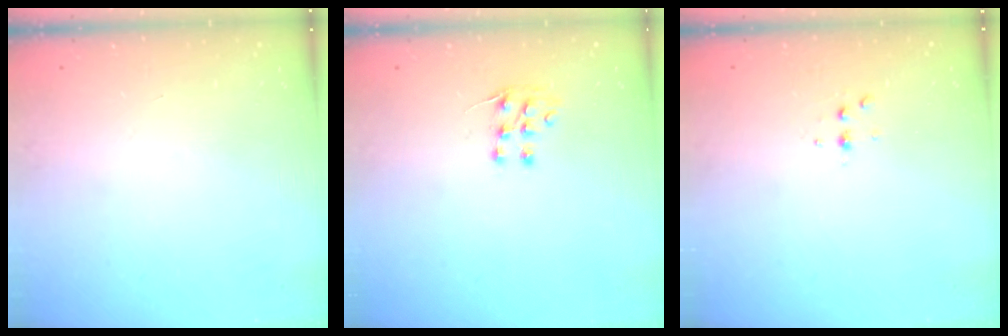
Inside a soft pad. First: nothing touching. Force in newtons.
{"total": 6.7, "press": 6.5, "slide": 1.4}
{"total": 3.5, "press": 3.5, "slide": 0.5}